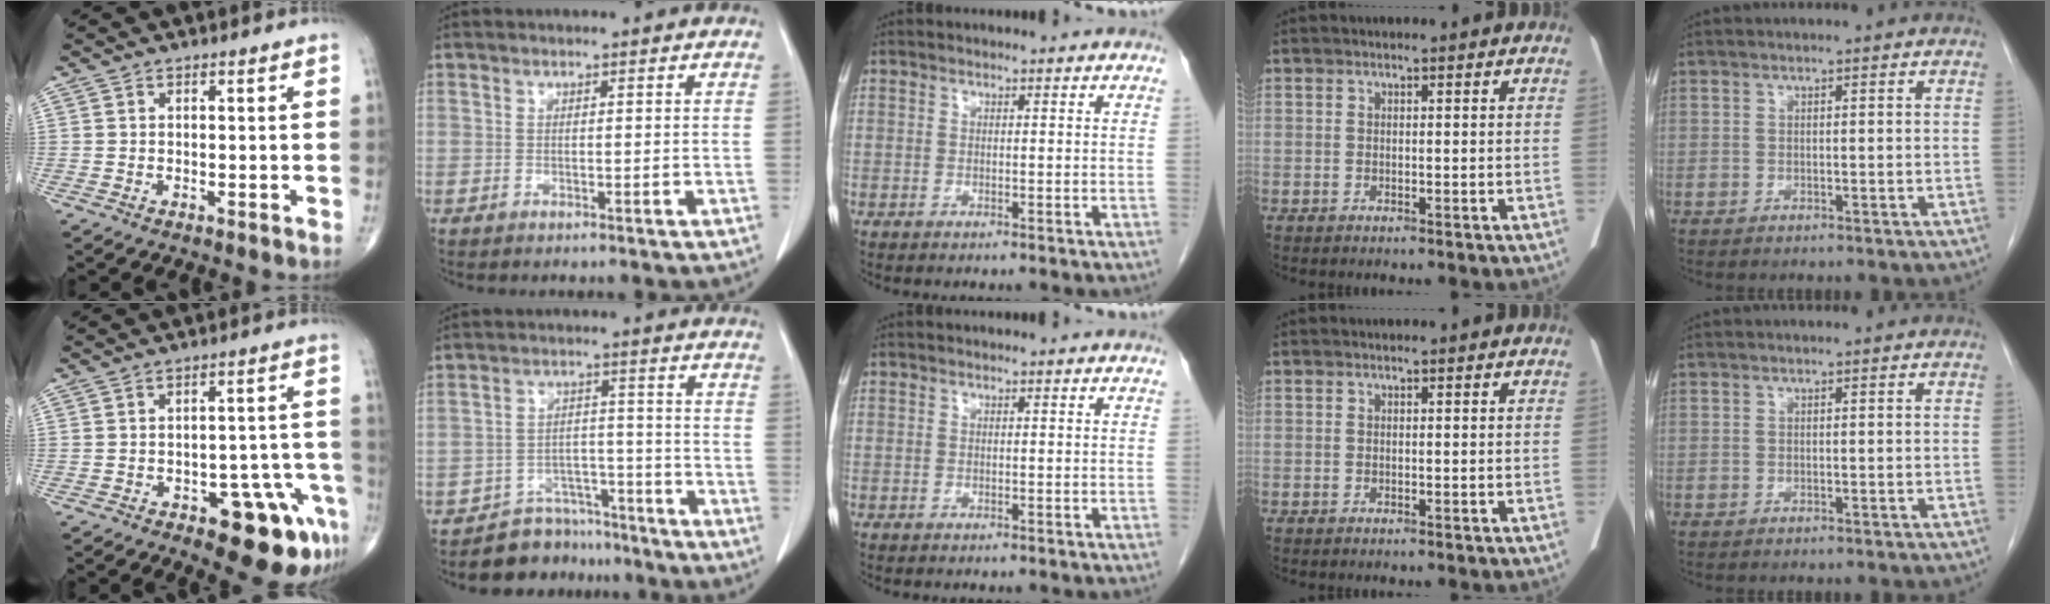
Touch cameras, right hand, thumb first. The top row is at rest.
{"thumb": {"total": 13.0, "force": [-6.6, 5.4, 9.8], "torque": [-0.084, 0.045, -0.075]}, "index": {"total": 7.5, "force": [-6.5, 3.7, -0.3], "torque": [0.019, 0.041, -0.103]}}